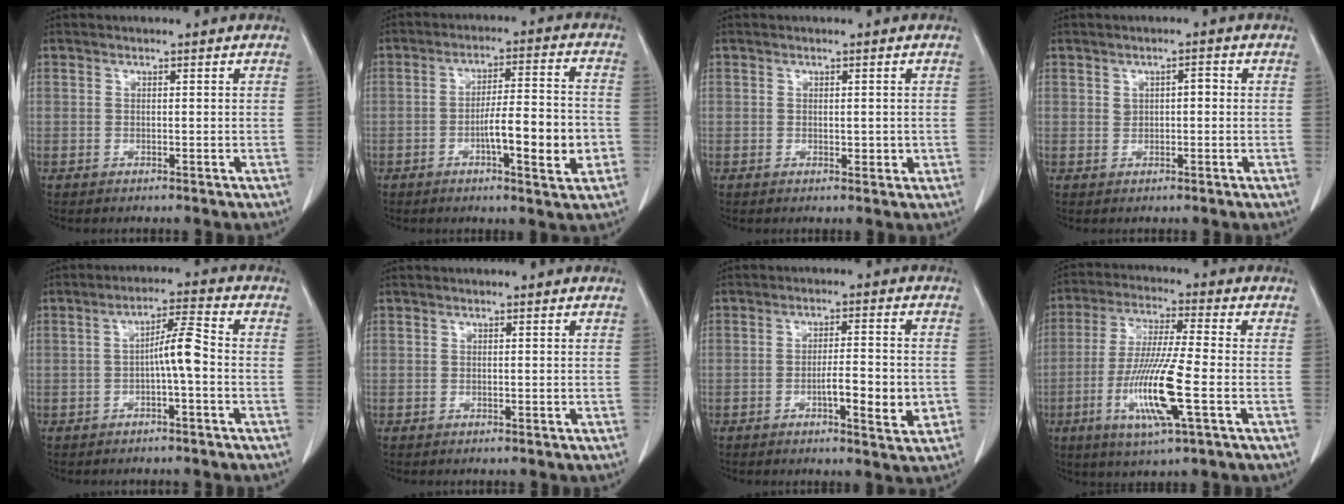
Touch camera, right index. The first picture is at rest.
{"total": 10.2, "force": [-3.0, 1.4, 9.7], "torque": [-0.148, 0.009, -0.045]}
{"total": 1.7, "force": [0.0, 0.9, 1.4], "torque": [-0.014, 0.000, 0.004]}
{"total": 2.0, "force": [0.4, 1.0, 1.7], "torque": [-0.023, 0.014, 0.010]}
{"total": 5.0, "force": [-0.9, 0.3, 4.9], "torque": [-0.080, 0.017, -0.015]}
{"total": 0.0}
{"total": 7.2, "force": [-2.1, 1.2, 6.8], "torque": [-0.097, 0.000, -0.028]}
{"total": 12.7, "force": [-3.7, 0.4, 12.1], "torque": [-0.242, -0.016, -0.072]}